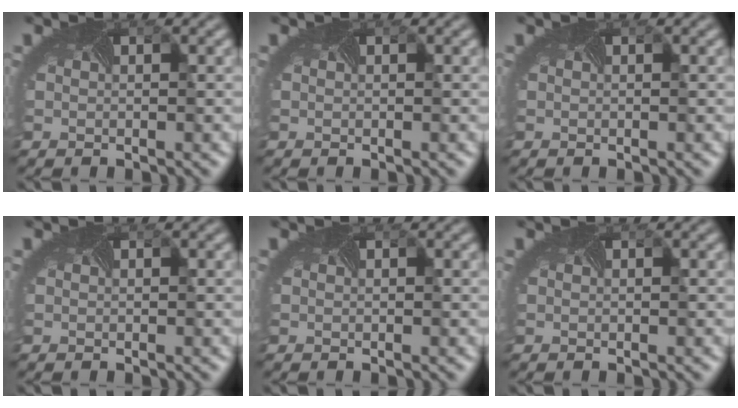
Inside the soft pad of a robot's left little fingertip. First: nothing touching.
{"total": 0.0}
{"total": 0.0}
{"total": 0.0}
{"total": 0.0}
{"total": 0.0}